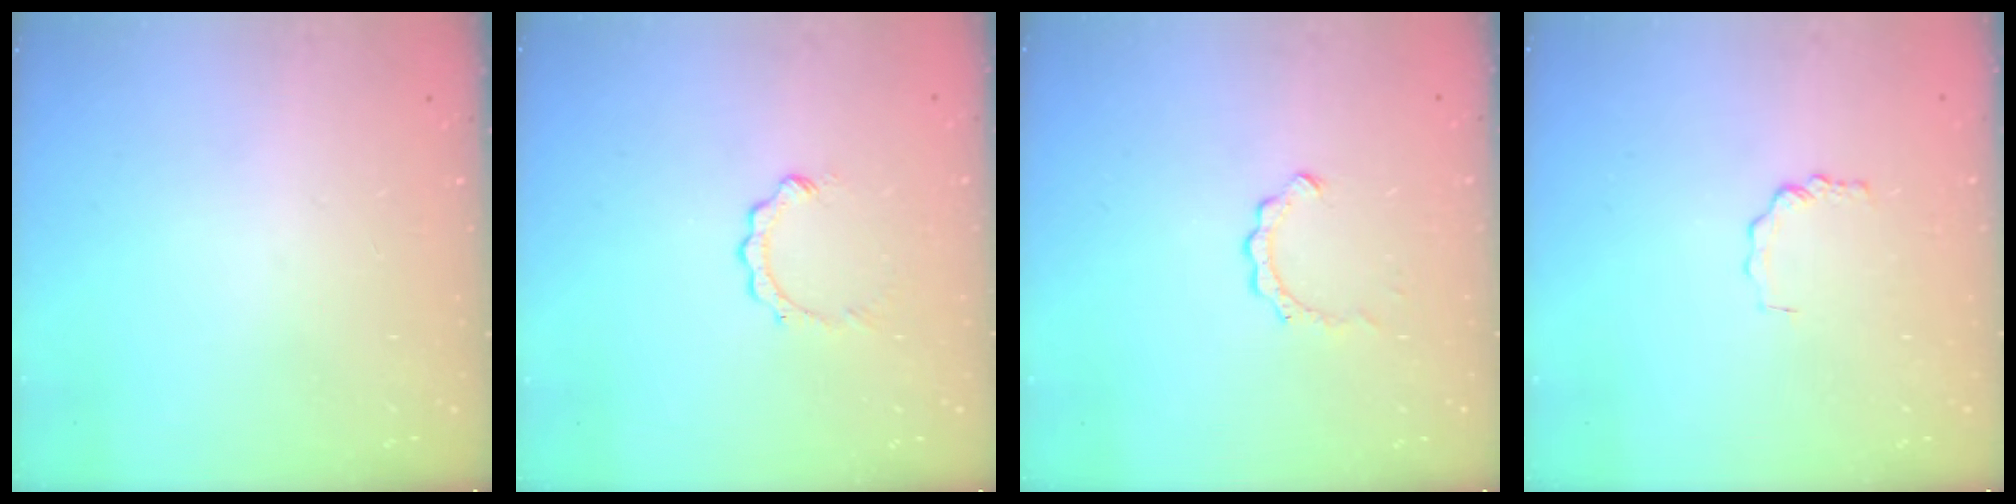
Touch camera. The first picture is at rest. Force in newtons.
{"total": 2.6, "press": 2.6, "slide": 0.3}
{"total": 2.3, "press": 2.3, "slide": 0.2}
{"total": 1.8, "press": 1.8, "slide": 0.3}